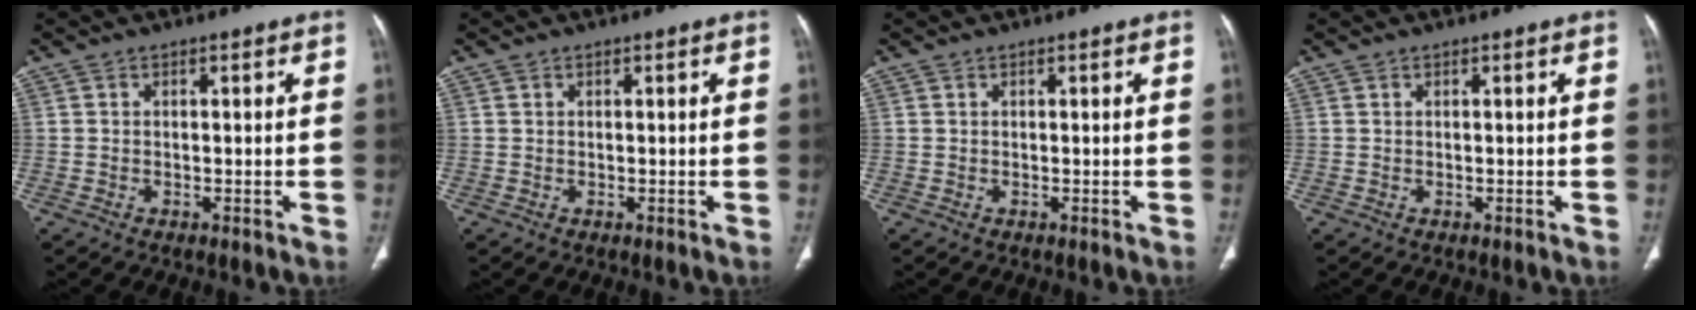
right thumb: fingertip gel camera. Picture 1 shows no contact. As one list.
[{"total": 0.0}, {"total": 0.0}, {"total": 0.0}]